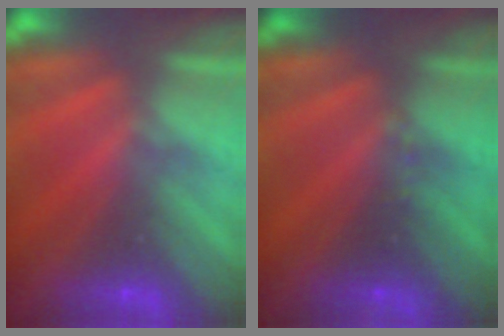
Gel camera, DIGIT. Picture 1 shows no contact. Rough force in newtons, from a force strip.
{"total": 2.5}